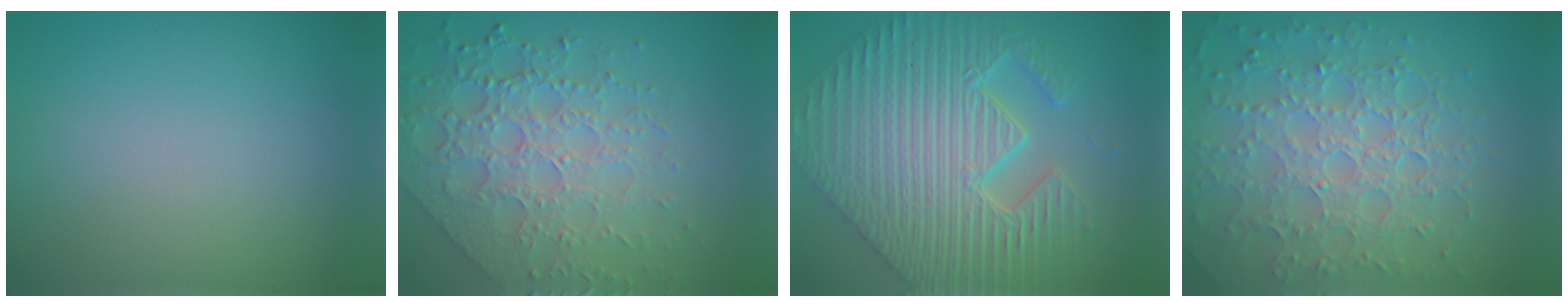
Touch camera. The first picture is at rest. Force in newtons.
{"total": 7.5, "press": 5.4, "slide": 5.1}
{"total": 9.5, "press": 7.4, "slide": 6.0}
{"total": 8.1, "press": 5.7, "slide": 5.8}